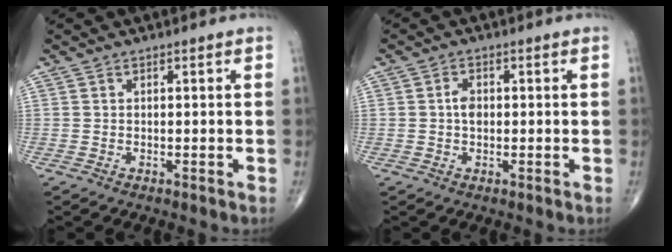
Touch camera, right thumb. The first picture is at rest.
{"total": 2.4, "force": [0.0, 1.6, 1.8], "torque": [-0.030, 0.003, -0.004]}